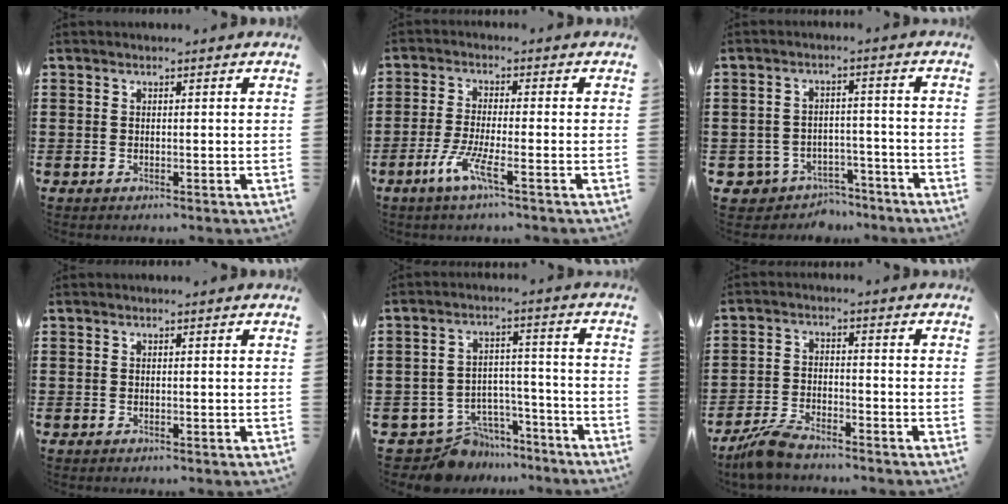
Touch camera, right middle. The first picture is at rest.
{"total": 5.6, "force": [-3.1, 0.7, 4.5], "torque": [-0.101, -0.011, -0.063]}
{"total": 4.5, "force": [-4.0, 1.9, 0.4], "torque": [-0.029, 0.005, -0.089]}
{"total": 0.0}
{"total": 7.8, "force": [-7.1, 2.9, 1.1], "torque": [-0.025, 0.029, -0.138]}
{"total": 4.7, "force": [-4.4, 0.9, 1.6], "torque": [-0.048, 0.001, -0.091]}